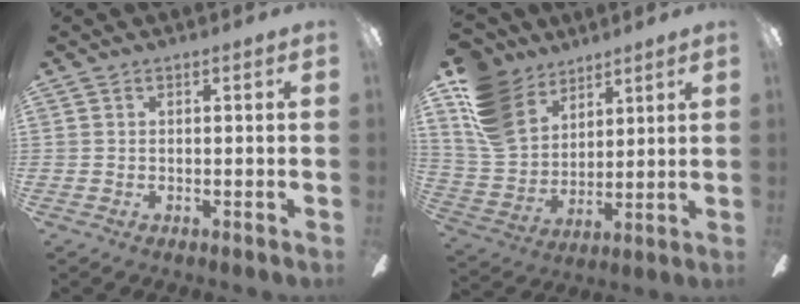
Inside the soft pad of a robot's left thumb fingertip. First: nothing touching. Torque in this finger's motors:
{"motor_torque": [0.11, 0.32, 0.06, -0.02, 0.09]}